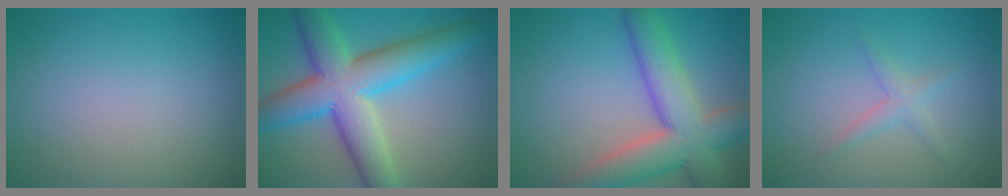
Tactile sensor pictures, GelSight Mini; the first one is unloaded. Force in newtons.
{"total": 9.7, "press": 9.7, "slide": 0.3}
{"total": 9.2, "press": 9.2, "slide": 0.5}
{"total": 1.6, "press": 1.6, "slide": 0.1}